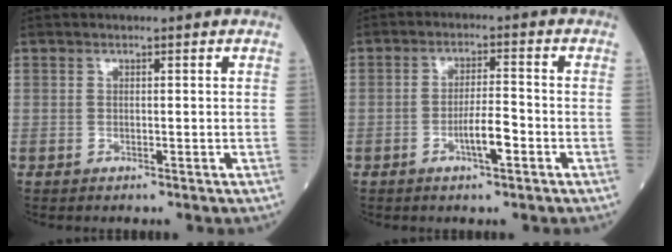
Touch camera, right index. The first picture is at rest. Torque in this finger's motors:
{"motor_torque": [0.76, -0.28, 0.43, 0.09]}